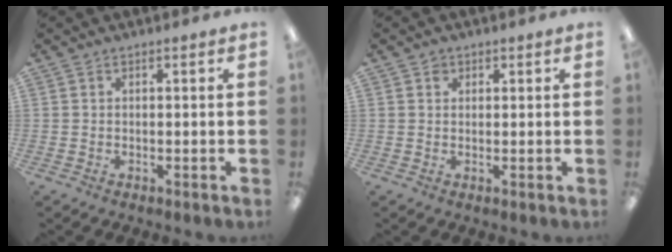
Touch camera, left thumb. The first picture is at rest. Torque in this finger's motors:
{"motor_torque": [0.11, -0.01, 0.23, -0.02, -0.01]}